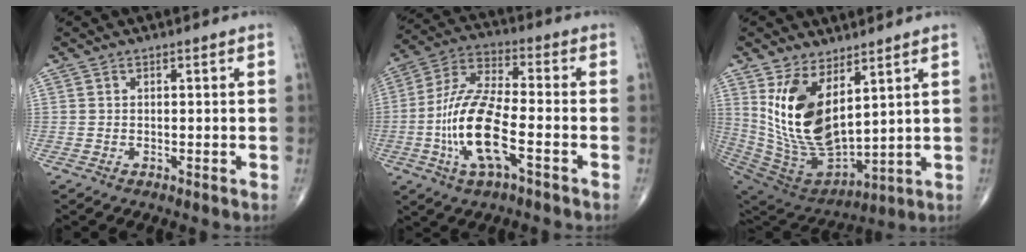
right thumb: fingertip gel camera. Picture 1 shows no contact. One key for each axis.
{"total": 15.0, "fx": -4.3, "fy": 4.9, "fz": 13.5, "tx": -0.280, "ty": 0.027, "tz": -0.084}
{"total": 18.2, "fx": 6.3, "fy": 9.2, "fz": 14.4, "tx": -0.260, "ty": -0.044, "tz": 0.146}